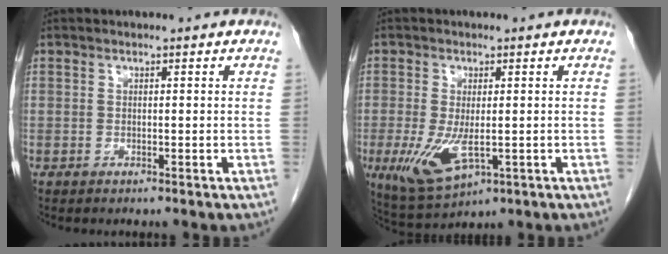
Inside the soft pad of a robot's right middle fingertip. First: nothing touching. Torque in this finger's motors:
{"motor_torque": [1.24, -0.83, 0.55, 0.18]}